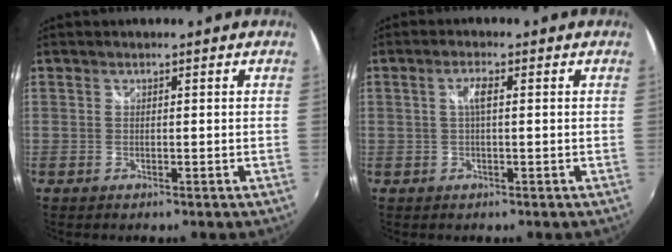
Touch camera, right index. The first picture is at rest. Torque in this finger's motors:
{"motor_torque": [0.26, -0.10, 0.19, 0.06]}